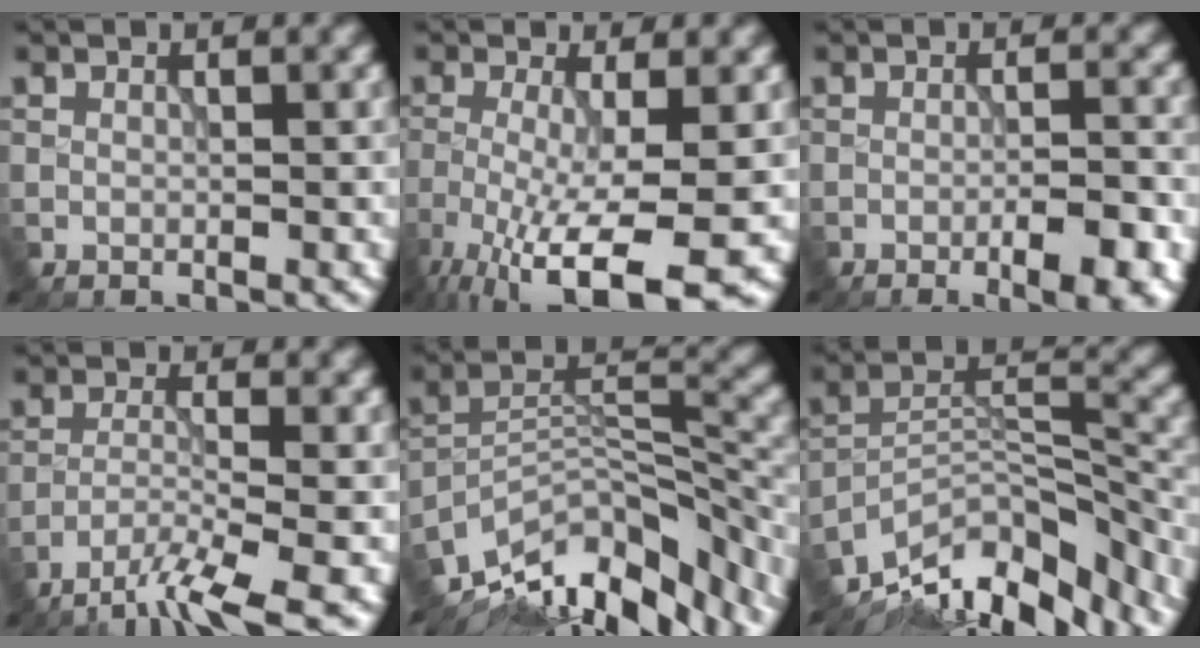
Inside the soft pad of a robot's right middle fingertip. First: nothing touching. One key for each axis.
{"total": 8.4, "fx": -4.2, "fy": 1.6, "fz": 7.1, "tx": -0.134, "ty": -0.017, "tz": -0.076}
{"total": 4.7, "fx": -2.4, "fy": 1.0, "fz": 3.9, "tx": -0.053, "ty": 0.007, "tz": -0.028}
{"total": 5.5, "fx": -4.1, "fy": 0.6, "fz": 3.6, "tx": -0.058, "ty": -0.006, "tz": -0.083}
{"total": 13.2, "fx": -10.3, "fy": 4.3, "fz": 7.0, "tx": -0.134, "ty": 0.006, "tz": -0.163}
{"total": 13.2, "fx": -11.1, "fy": 4.2, "fz": 5.9, "tx": -0.109, "ty": 0.015, "tz": -0.174}